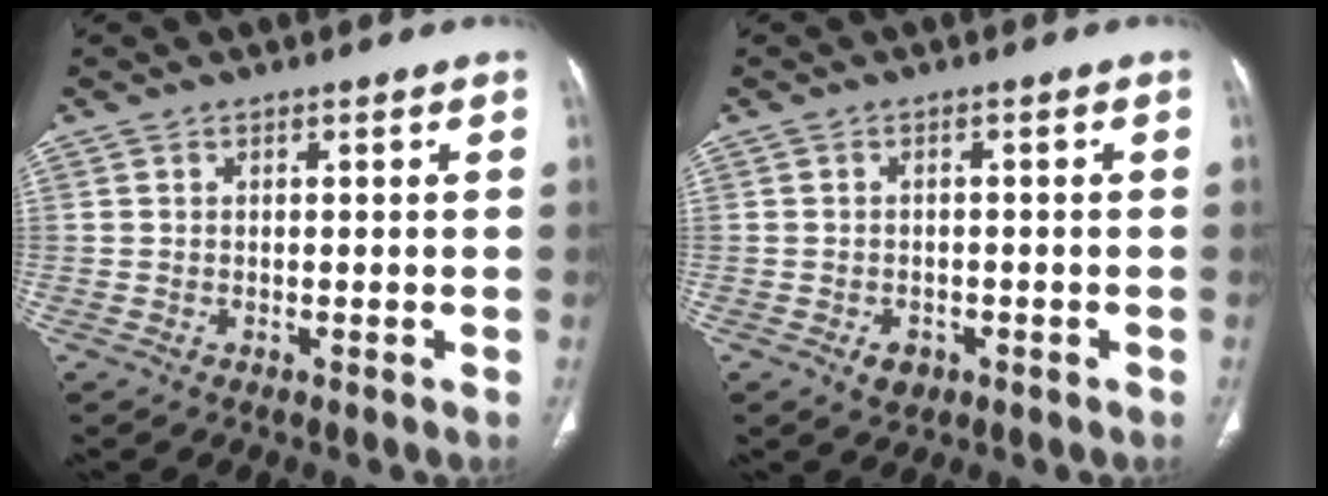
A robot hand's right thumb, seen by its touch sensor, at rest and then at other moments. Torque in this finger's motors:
{"motor_torque": [3.08, 0.87, 0.39, -0.18, -0.02]}